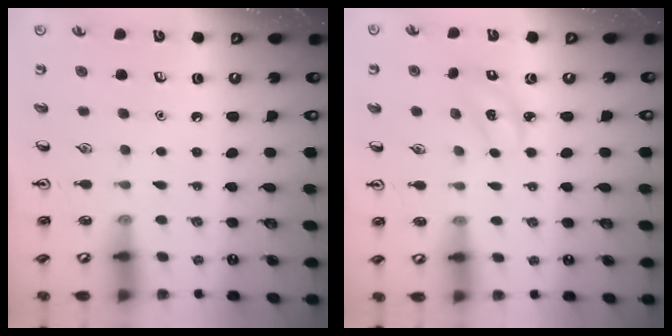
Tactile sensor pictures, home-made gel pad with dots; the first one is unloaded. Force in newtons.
{"total": 2.5, "press": 2.4, "slide": 0.5}